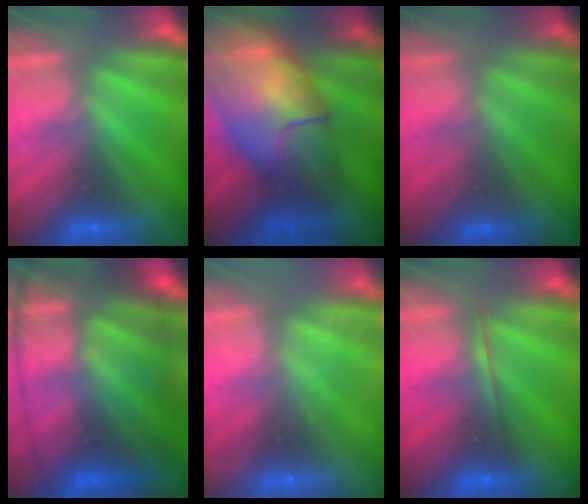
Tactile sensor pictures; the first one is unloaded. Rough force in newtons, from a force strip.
{"total": 8.4}
{"total": 1.3}
{"total": 10.2}
{"total": 2.3}
{"total": 1.7}